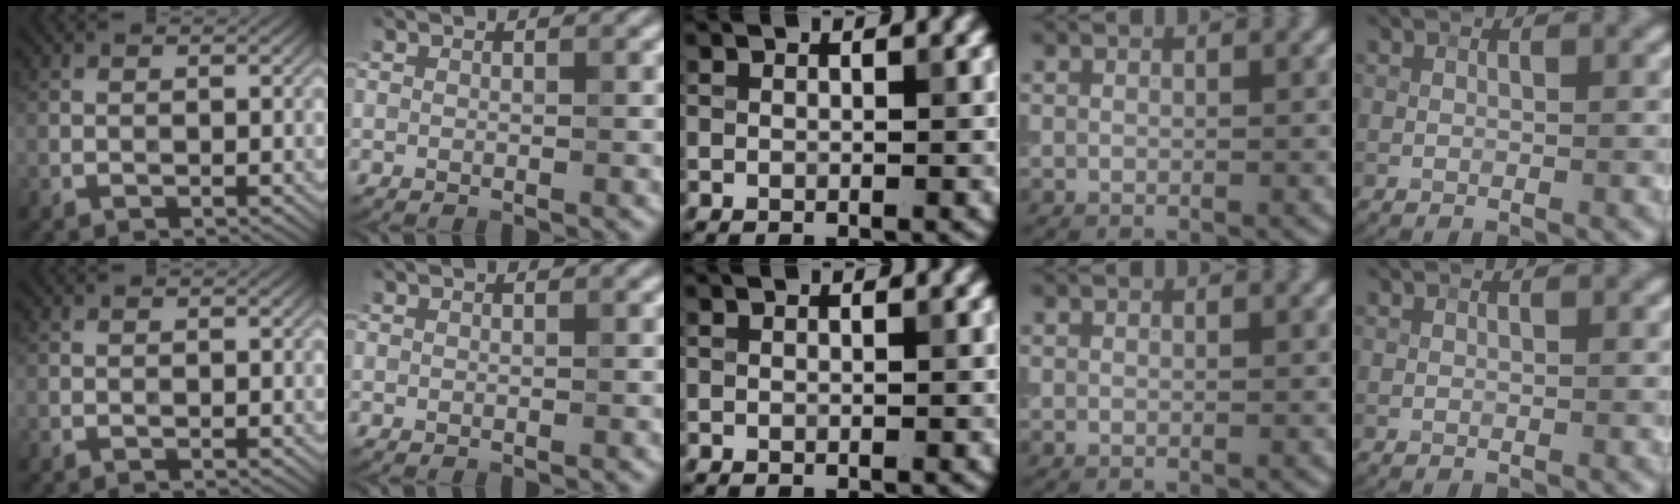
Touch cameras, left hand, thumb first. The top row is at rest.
{}